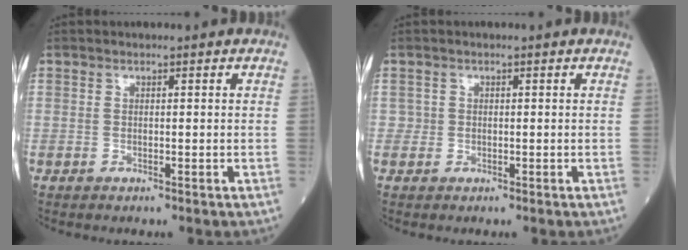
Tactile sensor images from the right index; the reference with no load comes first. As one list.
[{"total": 1.0, "force": [0.1, 1.0, 0.0], "torque": [0.009, 0.005, -0.002]}]